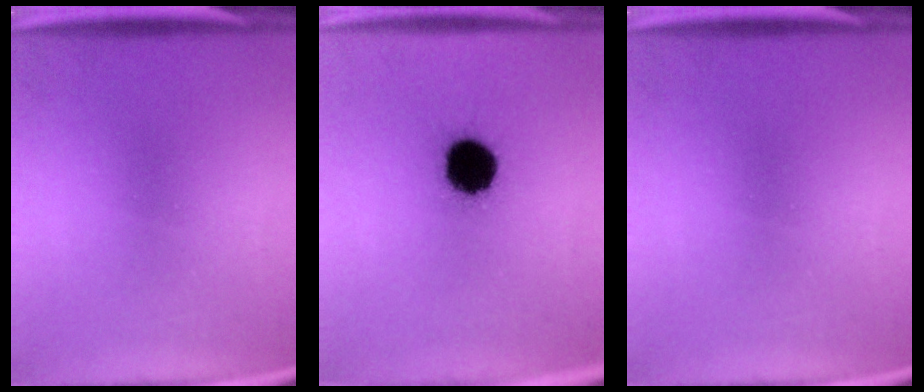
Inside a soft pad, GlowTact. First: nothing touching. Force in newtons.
{"total": 12.6}
{"total": 0.0}